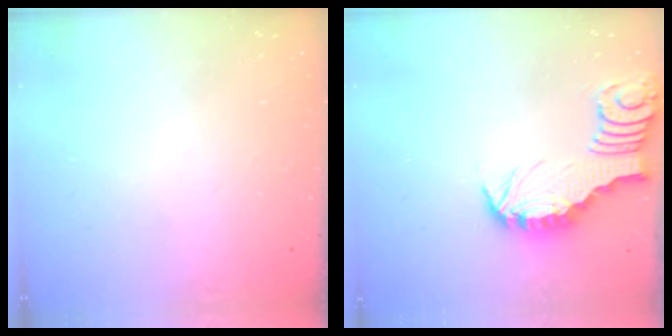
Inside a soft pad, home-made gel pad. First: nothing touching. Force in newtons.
{"total": 2.6, "press": 2.6, "slide": 0.2}